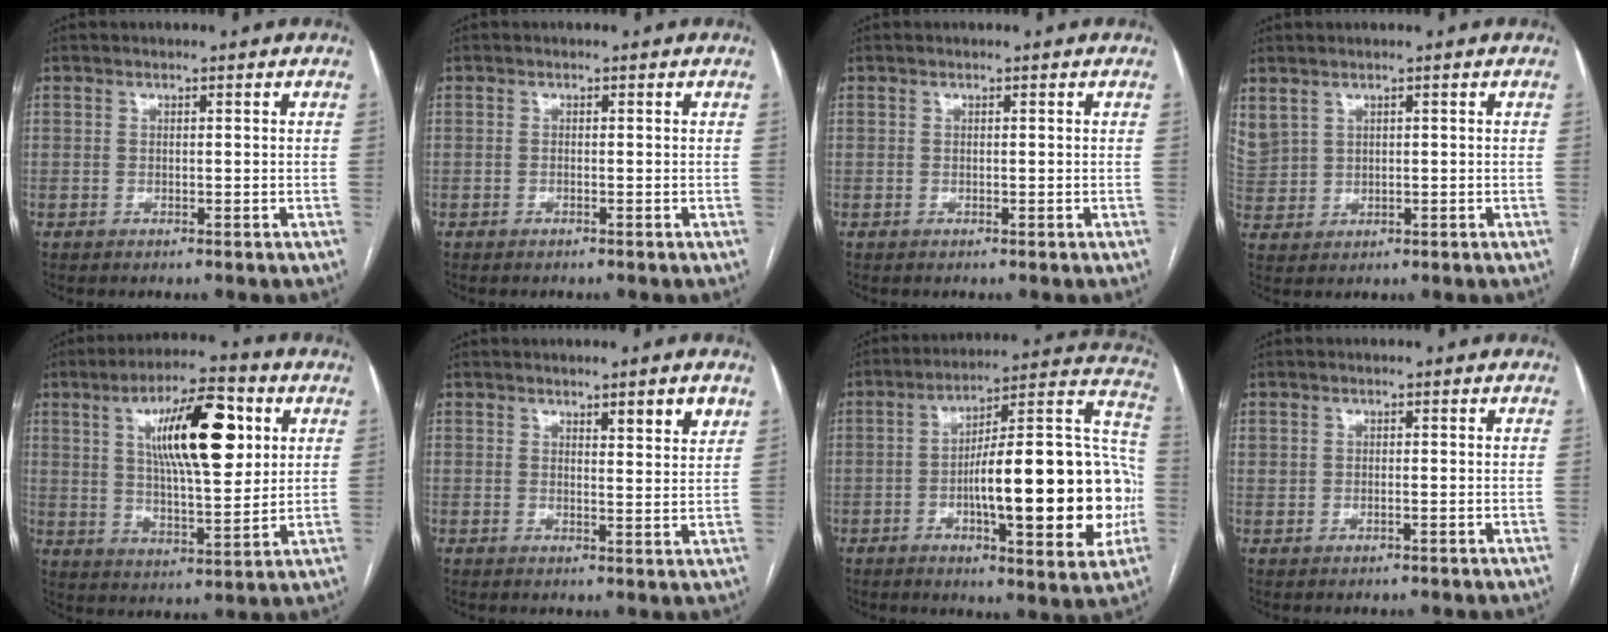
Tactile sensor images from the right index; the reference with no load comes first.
{"total": 0.0}
{"total": 0.0}
{"total": 6.6, "force": [3.6, 4.8, 2.8], "torque": [-0.089, 0.012, 0.089]}
{"total": 15.8, "force": [5.2, 4.1, 14.3], "torque": [-0.241, 0.012, 0.084]}
{"total": 4.5, "force": [3.0, 0.4, 3.4], "torque": [-0.045, -0.009, 0.042]}
{"total": 25.5, "force": [-4.3, 5.6, 24.5], "torque": [-0.296, 0.032, -0.054]}
{"total": 0.9, "force": [0.1, 0.7, 0.6], "torque": [-0.016, 0.006, 0.005]}